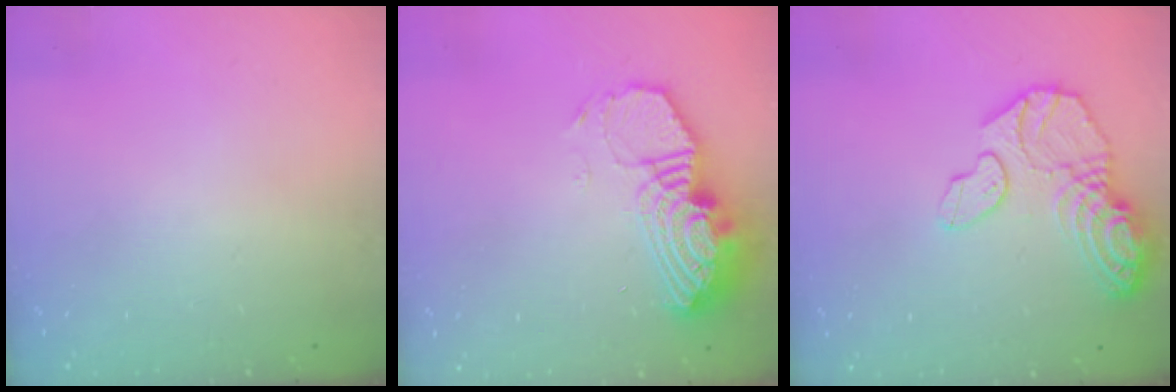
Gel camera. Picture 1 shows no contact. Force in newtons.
{"total": 14.8, "press": 14.8, "slide": 1.3}
{"total": 15.0, "press": 14.9, "slide": 1.8}